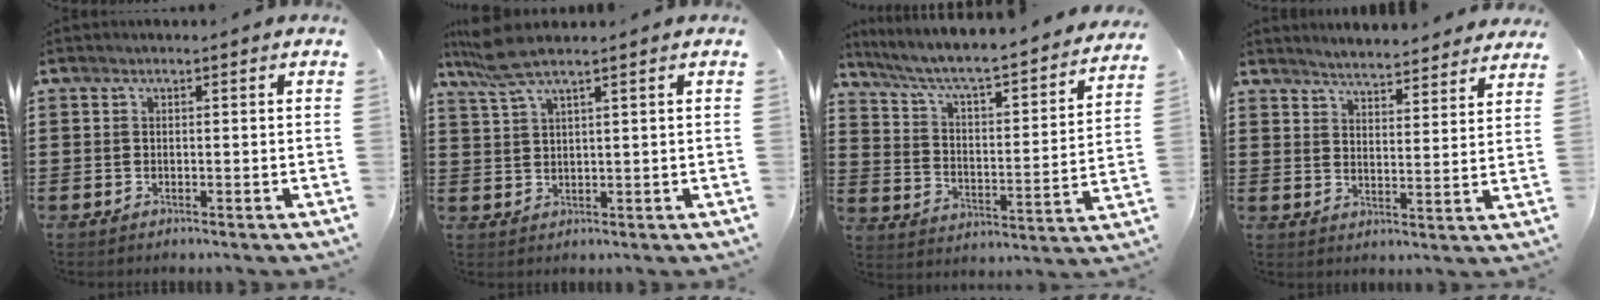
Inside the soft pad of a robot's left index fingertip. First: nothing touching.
{"total": 4.7, "force": [3.4, 0.2, 3.3], "torque": [-0.074, -0.001, 0.061]}
{"total": 5.2, "force": [4.4, 0.4, 2.8], "torque": [-0.075, -0.043, 0.064]}
{"total": 4.0, "force": [4.0, -0.3, 0.1], "torque": [-0.019, -0.026, 0.070]}